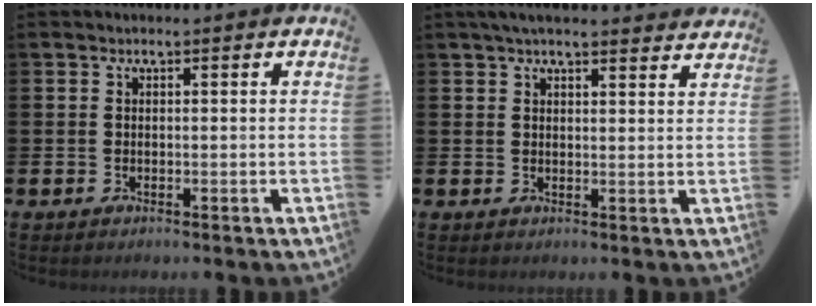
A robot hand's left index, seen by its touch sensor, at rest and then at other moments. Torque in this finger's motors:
{"motor_torque": [1.04, -1.10, 0.32, 0.10]}